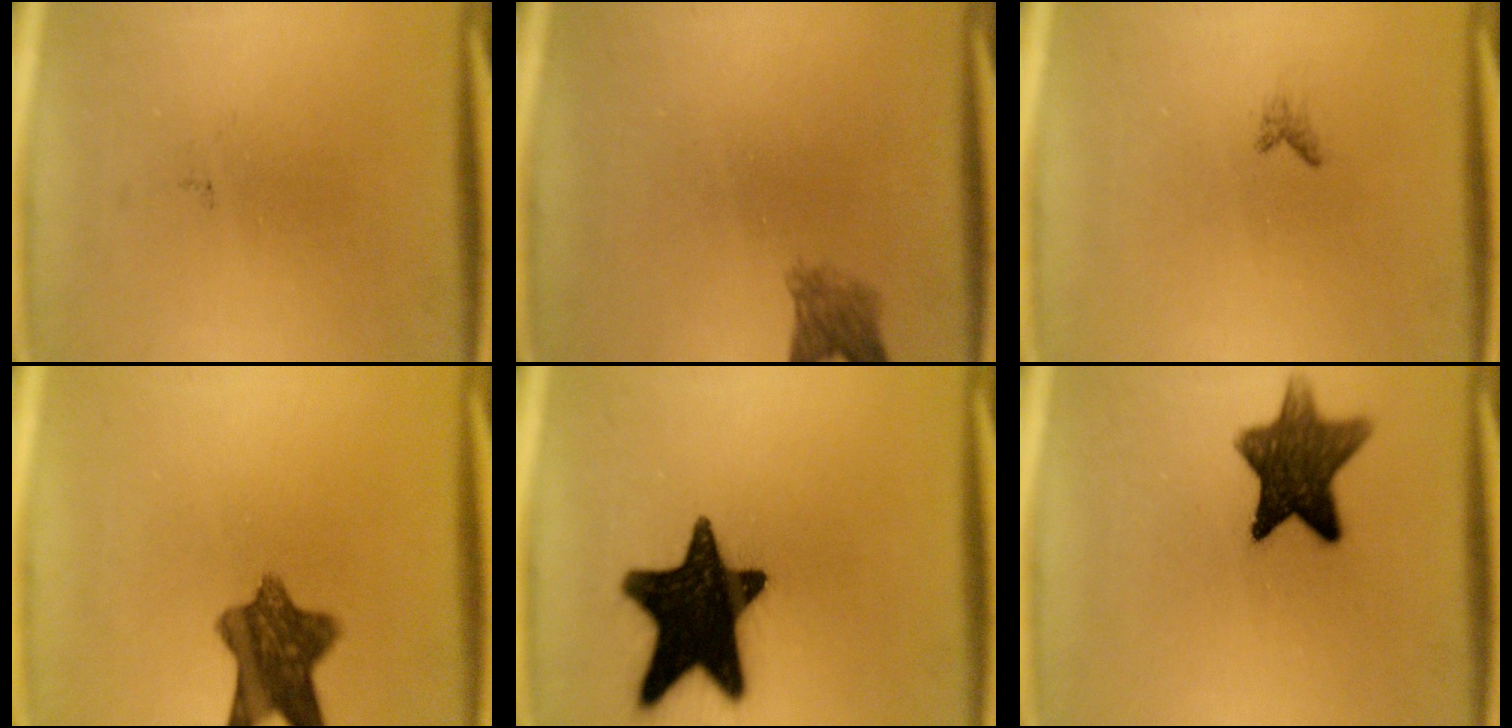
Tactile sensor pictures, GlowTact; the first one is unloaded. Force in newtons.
{"total": 2.9}
{"total": 0.6}
{"total": 9.1}
{"total": 18.9}
{"total": 10.7}